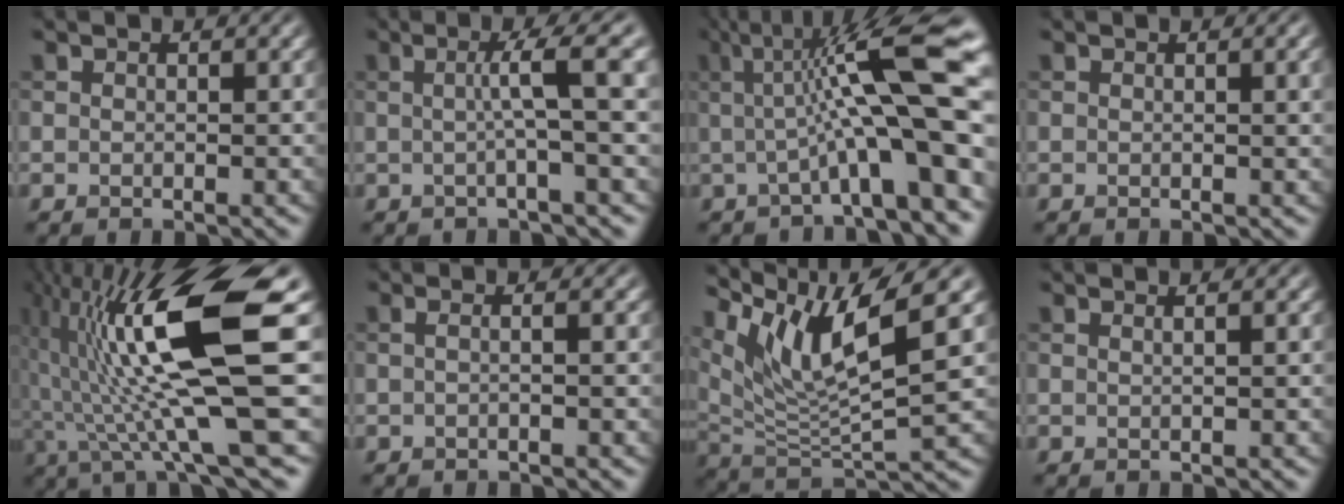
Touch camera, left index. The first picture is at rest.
{"total": 4.9, "force": [0.6, 0.5, 4.8], "torque": [-0.071, 0.014, 0.003]}
{"total": 12.3, "force": [1.2, 2.4, 12.0], "torque": [-0.166, 0.021, 0.018]}
{"total": 1.8, "force": [0.5, 0.5, 1.6], "torque": [-0.015, 0.004, 0.006]}
{"total": 14.4, "force": [2.1, 2.5, 14.1], "torque": [-0.248, 0.004, 0.043]}
{"total": 2.3, "force": [0.4, 1.1, 1.9], "torque": [-0.009, 0.000, -0.022]}
{"total": 9.1, "force": [5.4, 1.8, 7.1], "torque": [-0.140, 0.001, 0.106]}
{"total": 1.5, "force": [0.8, 0.7, 1.1], "torque": [-0.003, -0.002, -0.007]}